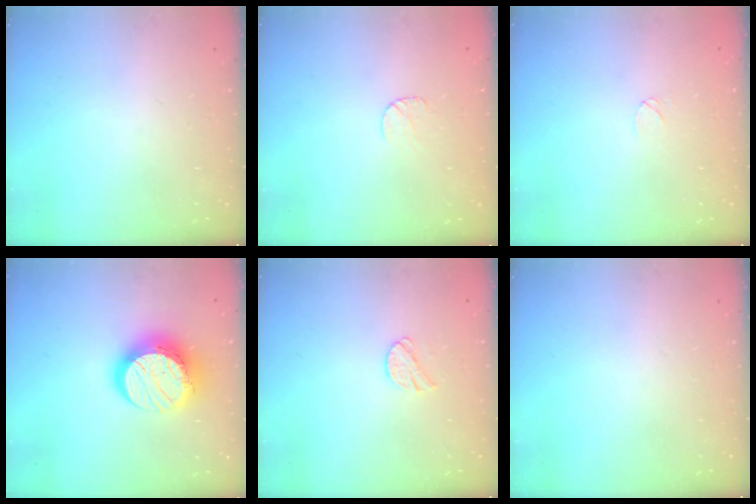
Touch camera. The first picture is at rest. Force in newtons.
{"total": 5.7, "press": 5.7, "slide": 0.5}
{"total": 3.5, "press": 3.5, "slide": 0.2}
{"total": 15.1, "press": 15.0, "slide": 1.7}
{"total": 8.5, "press": 8.4, "slide": 0.7}
{"total": 0.0}